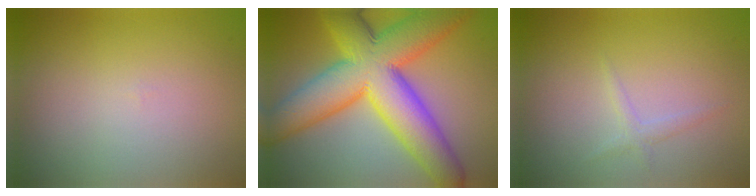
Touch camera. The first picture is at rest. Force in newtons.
{"total": 13.9, "press": 13.9, "slide": 0.2}
{"total": 1.1, "press": 1.1, "slide": 0.0}